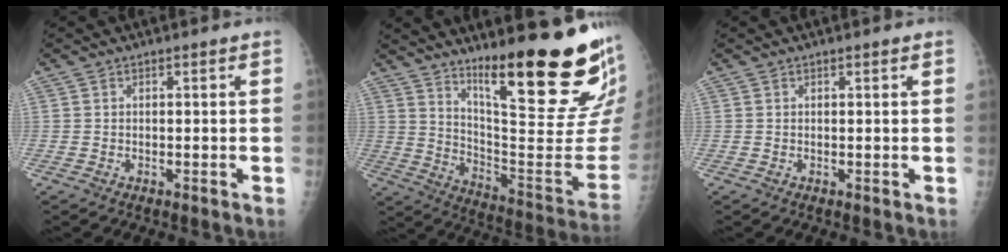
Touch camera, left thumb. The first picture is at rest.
{"total": 28.4, "force": [17.4, 4.7, 22.0], "torque": [-0.271, -0.101, 0.272]}
{"total": 0.8, "force": [0.5, 0.2, 0.6], "torque": [-0.007, 0.000, 0.007]}